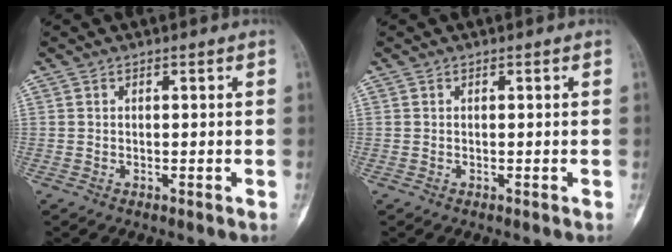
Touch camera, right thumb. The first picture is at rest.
{"total": 0.0}